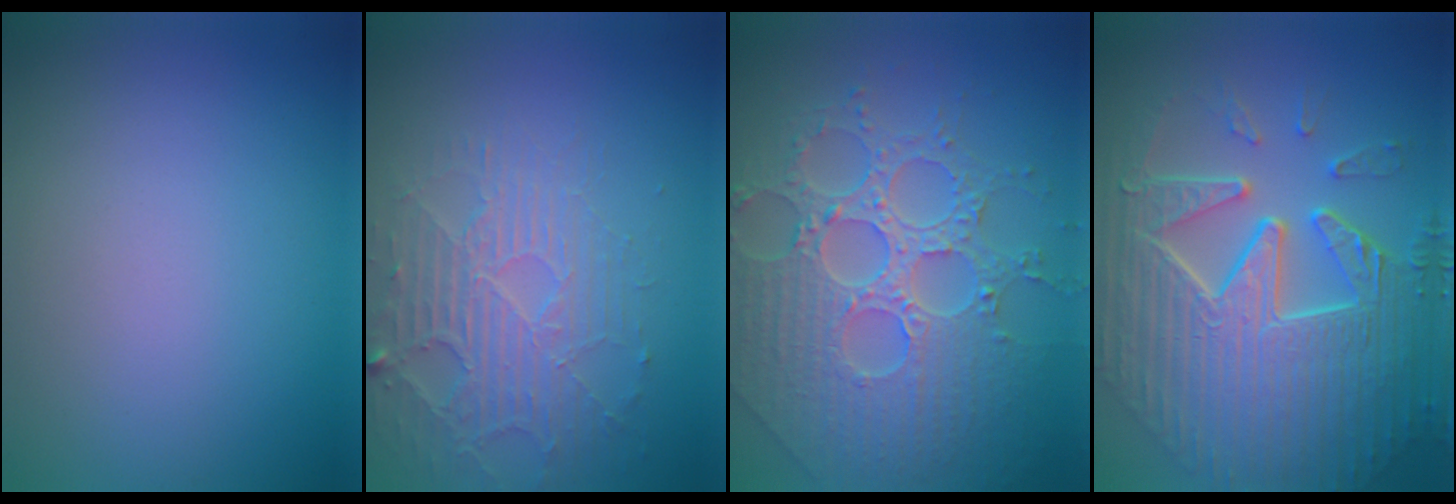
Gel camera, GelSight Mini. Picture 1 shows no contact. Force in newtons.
{"total": 3.8, "press": 3.4, "slide": 1.7}
{"total": 8.5, "press": 6.2, "slide": 5.8}
{"total": 11.0, "press": 7.6, "slide": 7.9}